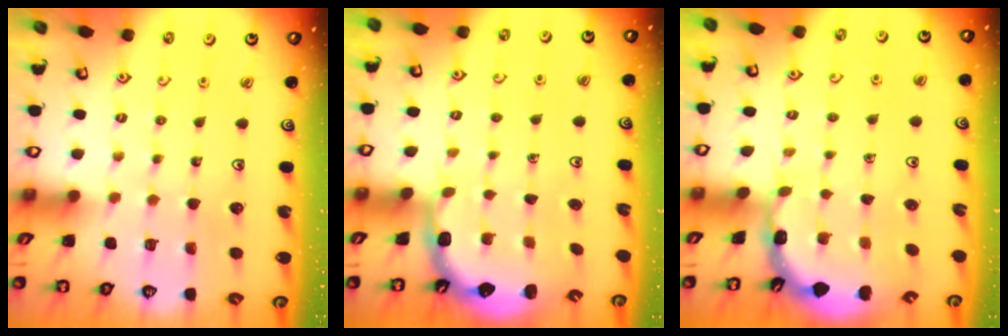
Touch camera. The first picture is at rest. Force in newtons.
{"total": 2.5, "press": 2.1, "slide": 1.3}
{"total": 2.2, "press": 2.2, "slide": 0.4}